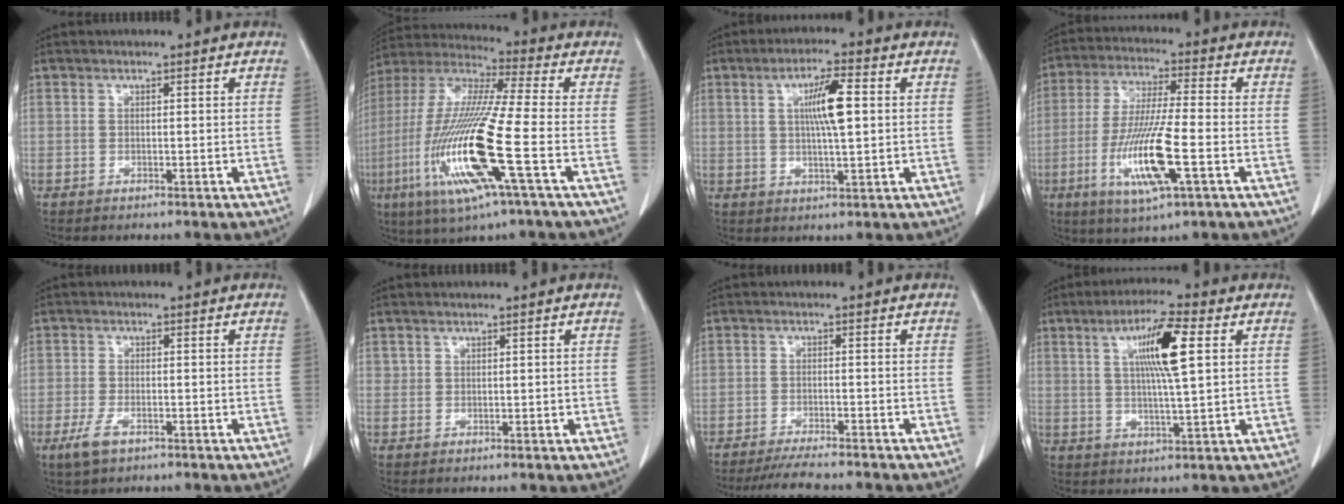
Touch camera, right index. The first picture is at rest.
{"total": 19.6, "force": [-5.8, 0.8, 18.7], "torque": [-0.410, -0.026, -0.118]}
{"total": 7.1, "force": [1.3, 0.7, 6.9], "torque": [-0.122, 0.004, 0.022]}
{"total": 13.3, "force": [-4.2, 1.0, 12.5], "torque": [-0.253, -0.020, -0.077]}
{"total": 3.6, "force": [-2.1, 1.5, 2.5], "torque": [-0.060, -0.004, -0.035]}
{"total": 0.8, "force": [0.5, 0.7, 0.2], "torque": [0.004, 0.000, 0.008]}
{"total": 7.7, "force": [-6.9, 0.2, 3.3], "torque": [-0.044, -0.020, -0.109]}
{"total": 9.6, "force": [2.8, 0.5, 9.2], "torque": [-0.165, 0.006, 0.047]}